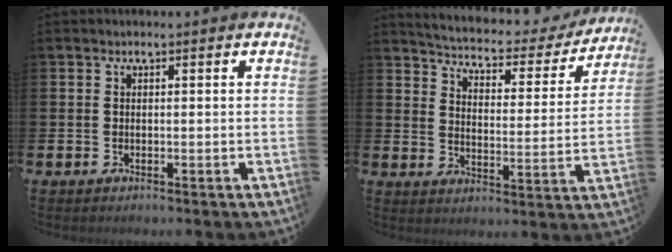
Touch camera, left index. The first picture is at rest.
{"total": 4.7, "force": [4.4, 1.1, 1.2], "torque": [-0.052, -0.036, 0.069]}